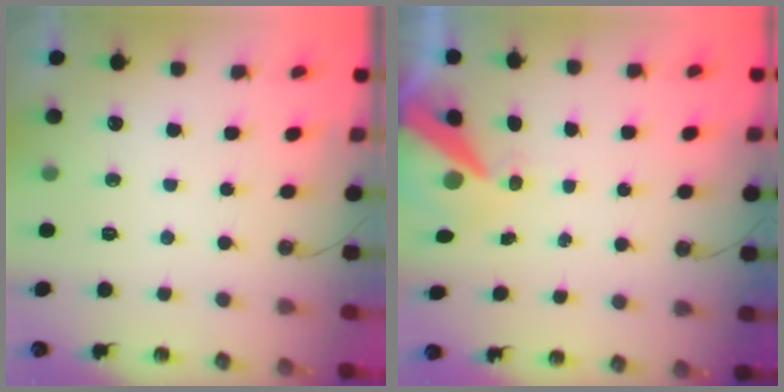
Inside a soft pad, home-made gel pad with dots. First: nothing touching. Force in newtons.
{"total": 10.8, "press": 10.7, "slide": 1.4}